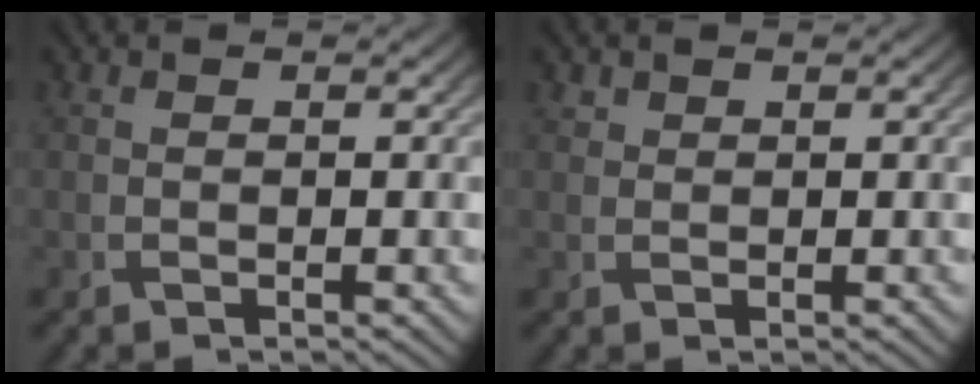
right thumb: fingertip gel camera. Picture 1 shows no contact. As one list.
[{"total": 0.9, "force": [0.7, 0.5, 0.1], "torque": [-0.002, -0.001, 0.015]}]